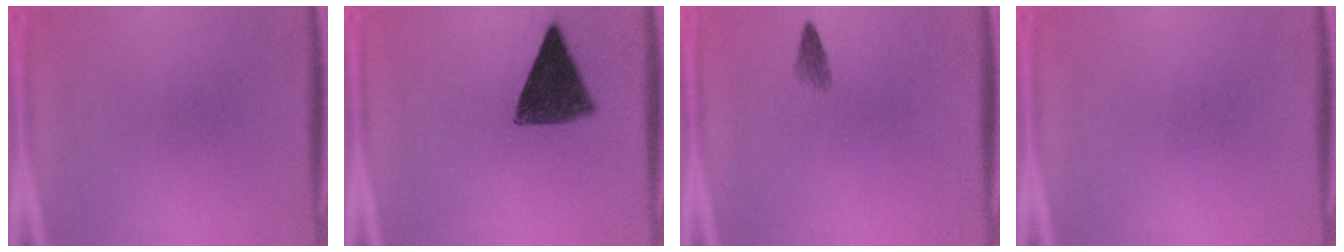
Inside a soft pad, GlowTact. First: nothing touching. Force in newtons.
{"total": 10.4}
{"total": 1.5}
{"total": 0.0}